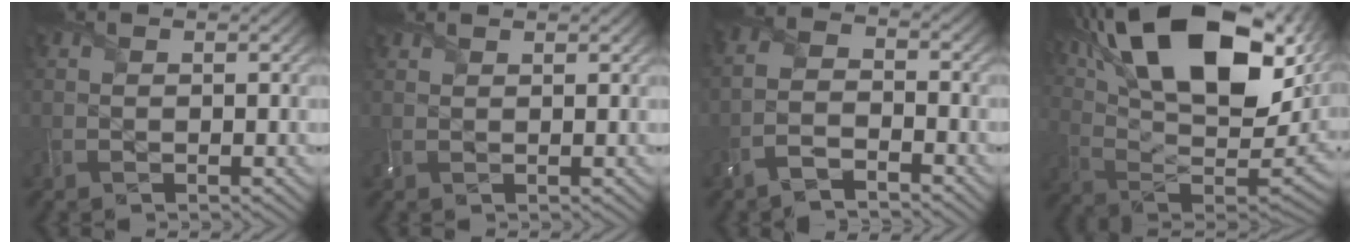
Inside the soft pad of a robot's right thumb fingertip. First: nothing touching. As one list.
[{"total": 1.2, "force": [1.1, 0.2, 0.4], "torque": [-0.018, 0.005, 0.024]}, {"total": 4.4, "force": [-3.3, 1.5, 2.4], "torque": [-0.054, -0.001, -0.077]}, {"total": 22.5, "force": [11.4, 9.5, 17.0], "torque": [-0.315, 0.056, 0.186]}]